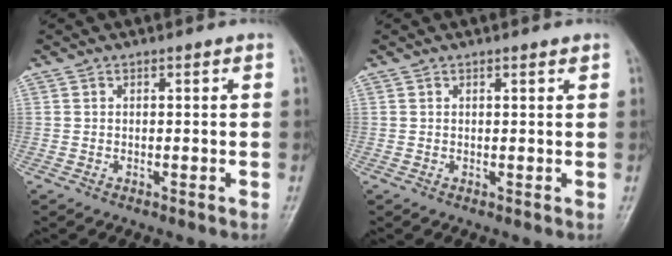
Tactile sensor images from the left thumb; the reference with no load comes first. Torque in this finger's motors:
{"motor_torque": [-0.20, -0.10, -0.15, -0.12, -0.01]}